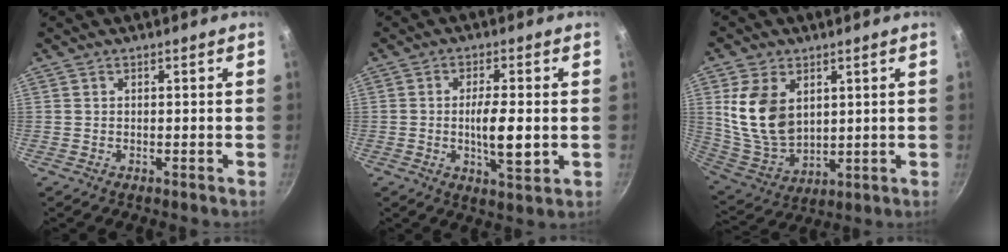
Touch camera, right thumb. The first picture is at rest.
{"total": 7.8, "force": [-0.7, 2.3, 7.4], "torque": [-0.129, -0.002, -0.011]}
{"total": 13.7, "force": [3.6, 9.2, 9.5], "torque": [-0.167, -0.028, 0.088]}